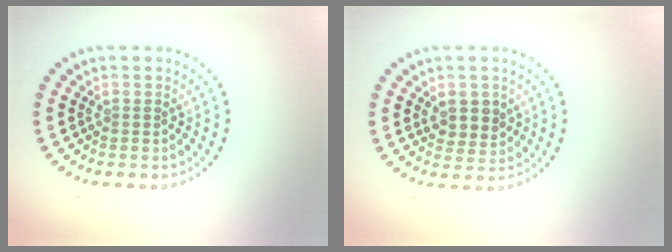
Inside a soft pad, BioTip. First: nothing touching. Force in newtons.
{"total": 2.7, "press": 2.5, "slide": 0.9}